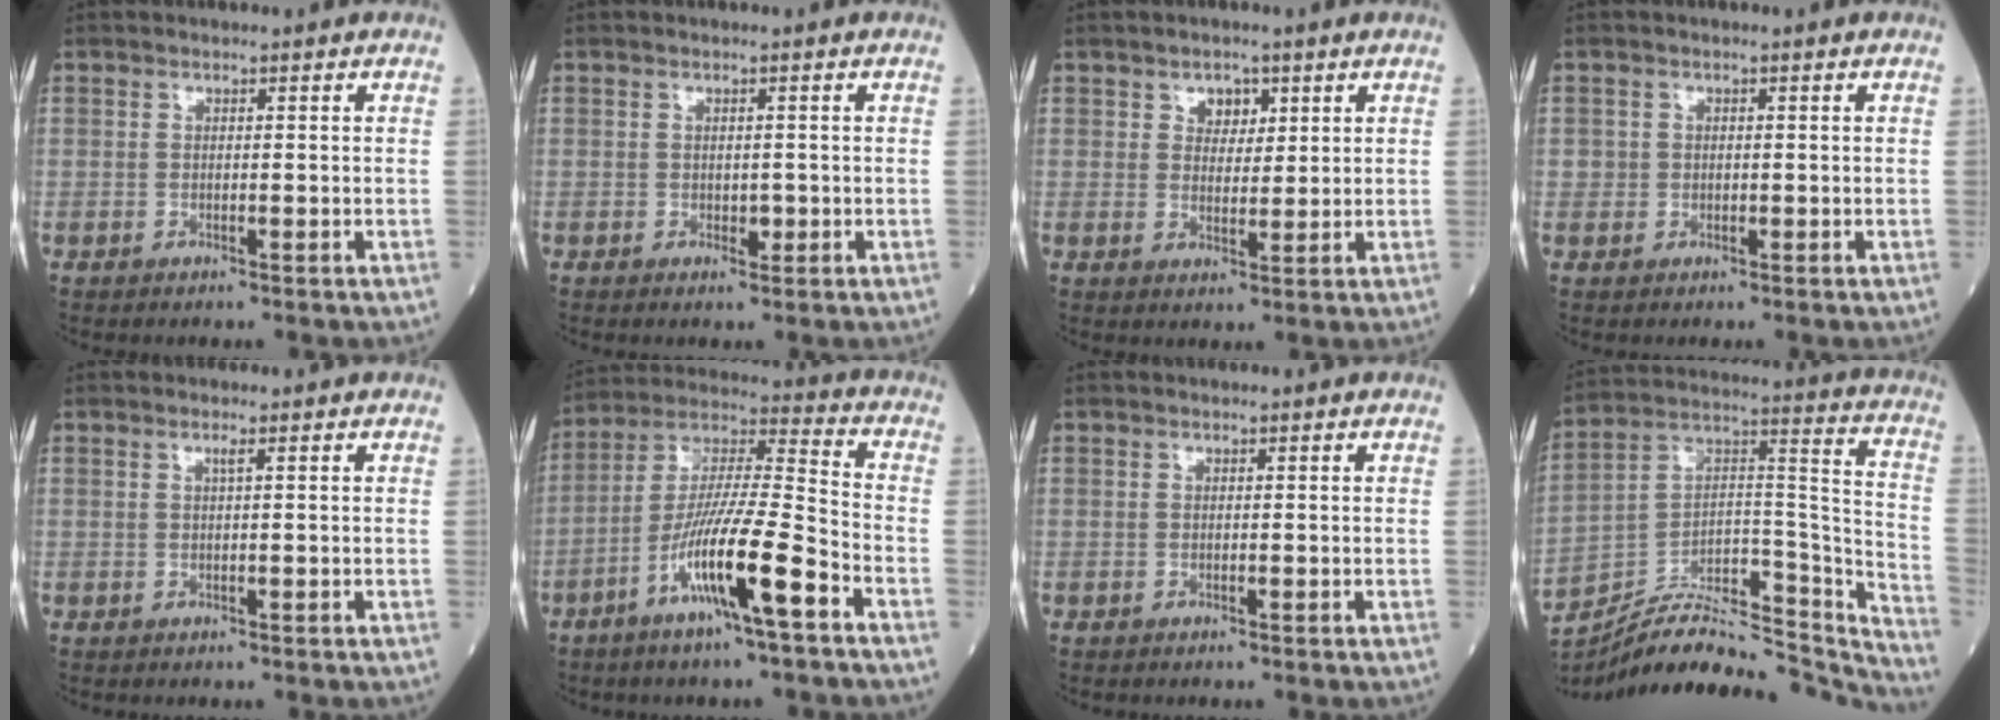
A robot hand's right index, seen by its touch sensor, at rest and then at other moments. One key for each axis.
{"total": 1.3, "fx": -0.3, "fy": 0.8, "fz": 1.0, "tx": -0.013, "ty": -0.001, "tz": -0.002}
{"total": 3.2, "fx": 1.7, "fy": 2.2, "fz": 1.7, "tx": -0.019, "ty": 0.003, "tz": 0.027}
{"total": 1.3, "fx": 0.0, "fy": 1.3, "fz": 0.2, "tx": 0.001, "ty": 0.003, "tz": 0.000}
{"total": 0.7, "fx": 0.3, "fy": -0.2, "fz": 0.6, "tx": -0.015, "ty": 0.000, "tz": 0.007}
{"total": 14.8, "fx": -7.0, "fy": 0.5, "fz": 13.0, "tx": -0.253, "ty": -0.007, "tz": -0.129}
{"total": 0.0}
{"total": 27.1, "fx": -24.9, "fy": 6.0, "fz": 9.0, "tx": -0.119, "ty": 0.044, "tz": -0.373}